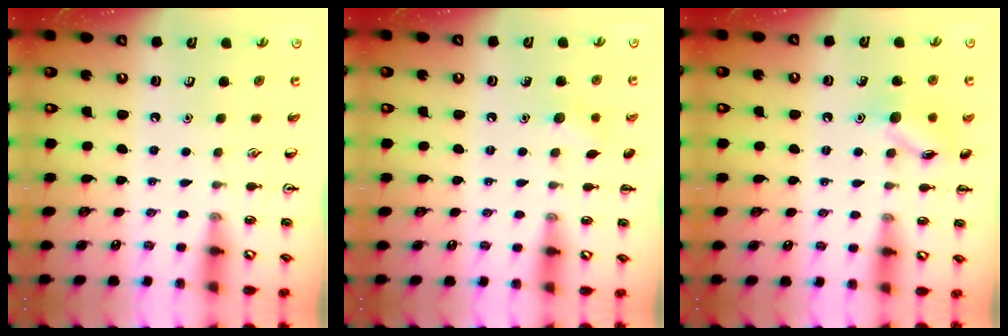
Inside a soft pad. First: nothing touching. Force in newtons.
{"total": 5.6, "press": 5.5, "slide": 1.3}
{"total": 10.3, "press": 10.2, "slide": 0.7}